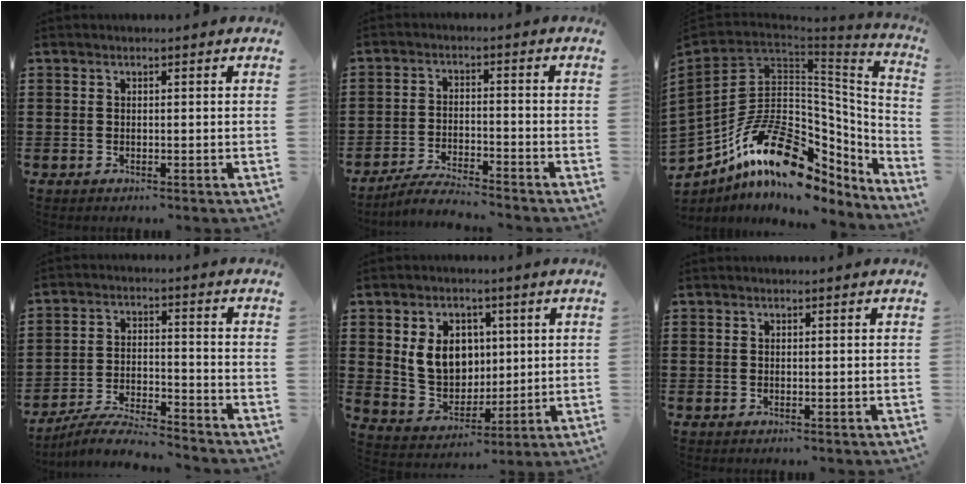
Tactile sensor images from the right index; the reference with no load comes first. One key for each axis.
{"total": 4.3, "fx": -4.1, "fy": -0.2, "fz": 1.1, "tx": -0.025, "ty": -0.001, "tz": -0.083}
{"total": 21.2, "fx": -8.0, "fy": 12.4, "fz": 15.2, "tx": -0.313, "ty": 0.023, "tz": -0.136}
{"total": 6.5, "fx": -6.1, "fy": -0.1, "fz": 2.0, "tx": -0.048, "ty": -0.003, "tz": -0.121}
{"total": 8.1, "fx": 1.7, "fy": 6.6, "fz": 4.5, "tx": -0.100, "ty": 0.013, "tz": 0.031}
{"total": 0.0}